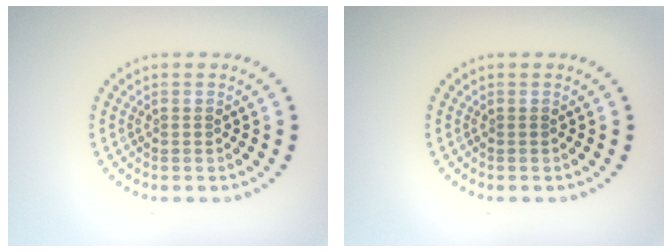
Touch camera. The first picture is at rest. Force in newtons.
{"total": 0.0}